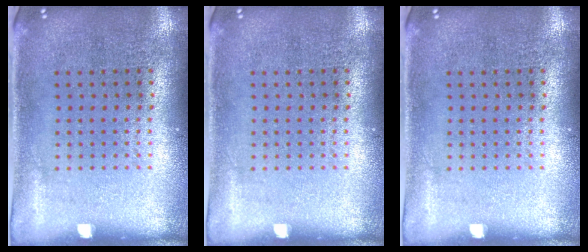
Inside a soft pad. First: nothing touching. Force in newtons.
{"total": 0.0}
{"total": 0.0}